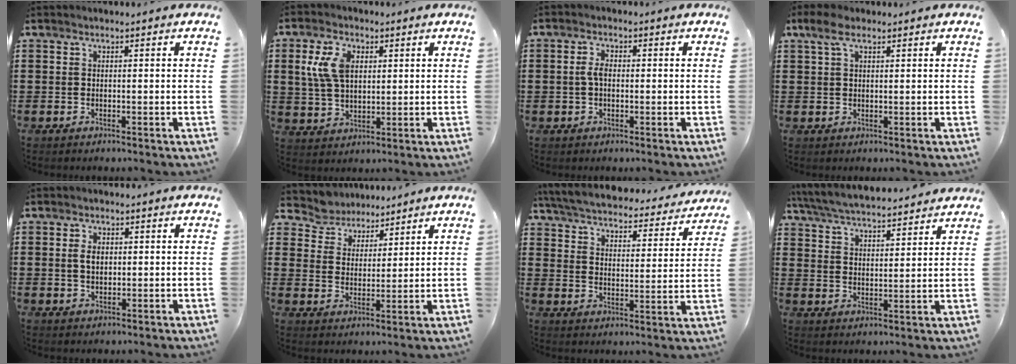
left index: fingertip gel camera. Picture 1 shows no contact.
{"total": 7.1, "force": [2.3, 4.3, 5.2], "torque": [-0.129, 0.008, 0.038]}
{"total": 2.7, "force": [0.0, 1.3, 2.4], "torque": [-0.057, 0.002, -0.003]}
{"total": 3.8, "force": [1.8, 1.6, 2.9], "torque": [-0.062, 0.007, 0.032]}
{"total": 2.5, "force": [0.3, 1.6, 2.0], "torque": [-0.042, 0.007, 0.005]}
{"total": 5.0, "force": [4.7, 1.8, -0.6], "torque": [-0.019, -0.022, 0.085]}
{"total": 4.9, "force": [4.8, 0.2, 1.0], "torque": [-0.046, -0.035, 0.079]}
{"total": 5.6, "force": [5.4, 0.1, 1.3], "torque": [-0.050, -0.031, 0.093]}